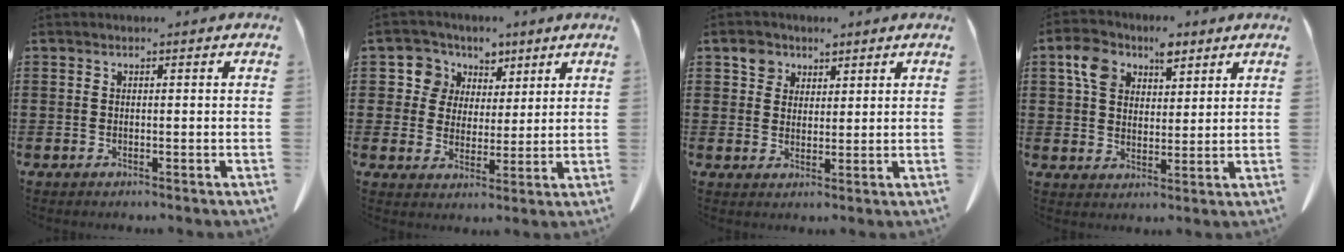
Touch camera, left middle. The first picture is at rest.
{"total": 6.5, "force": [3.4, 5.5, 0.3], "torque": [-0.049, -0.002, 0.062]}
{"total": 3.5, "force": [2.4, 2.4, 0.7], "torque": [-0.016, 0.005, 0.044]}
{"total": 7.3, "force": [4.4, 4.6, 3.8], "torque": [-0.087, 0.012, 0.079]}